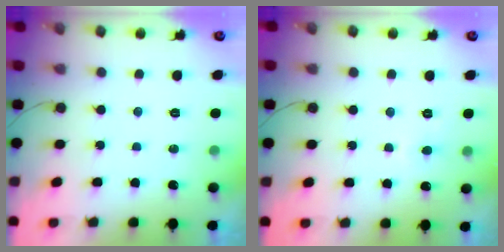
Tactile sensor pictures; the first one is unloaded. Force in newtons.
{"total": 3.5, "press": 3.5, "slide": 0.1}